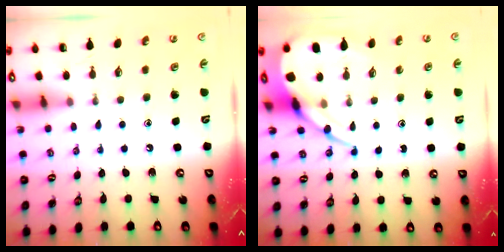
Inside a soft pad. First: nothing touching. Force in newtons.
{"total": 12.2, "press": 12.1, "slide": 1.5}